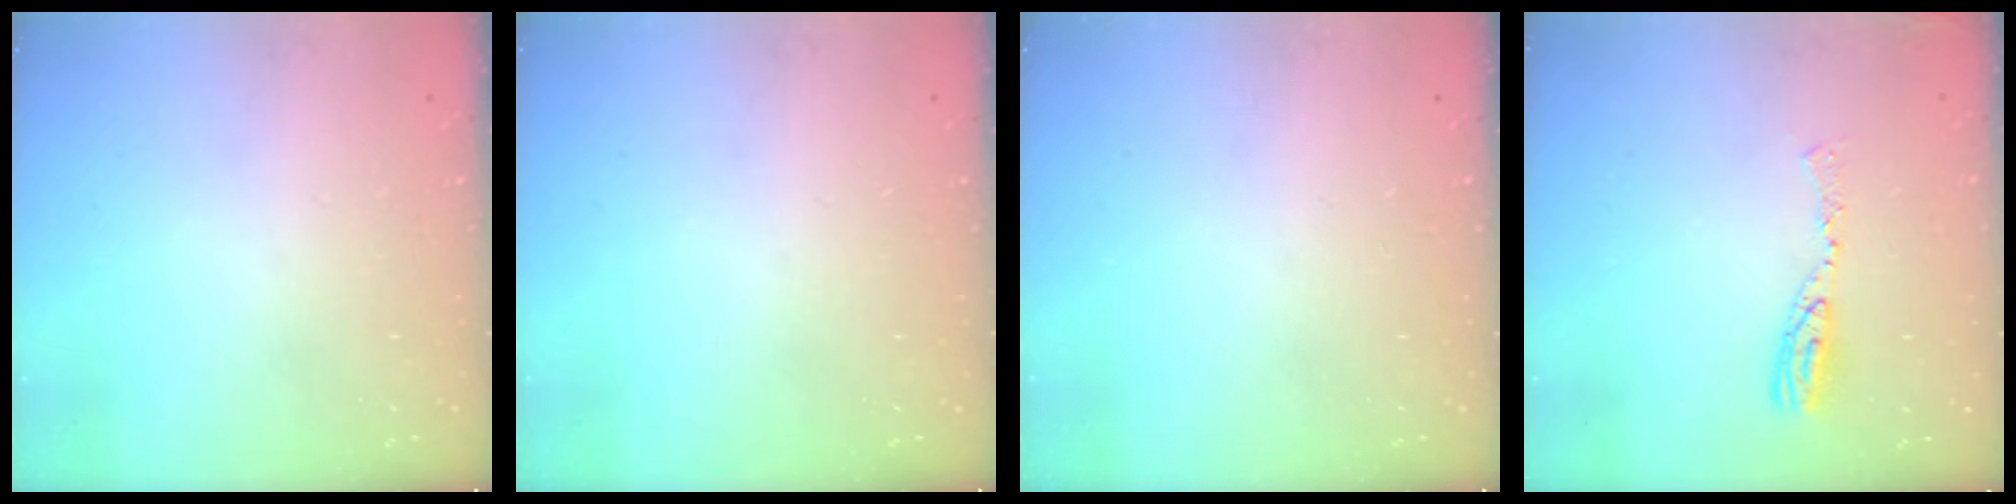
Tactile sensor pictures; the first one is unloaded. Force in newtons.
{"total": 0.0}
{"total": 0.0}
{"total": 8.4, "press": 8.4, "slide": 0.6}